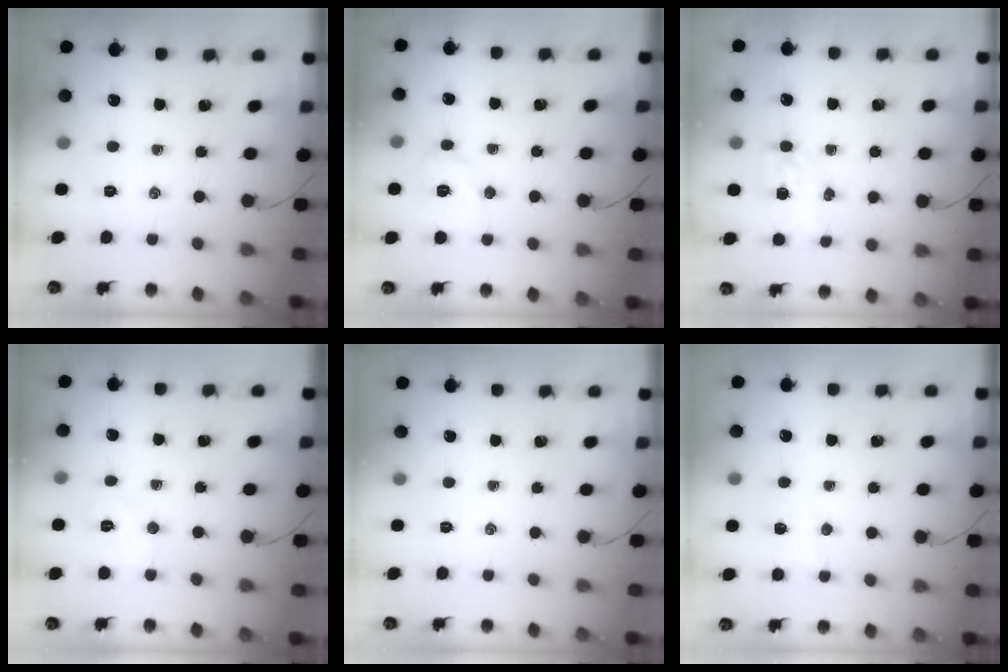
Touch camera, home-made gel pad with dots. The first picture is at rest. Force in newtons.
{"total": 6.9, "press": 6.9, "slide": 0.3}
{"total": 4.0, "press": 3.8, "slide": 1.2}
{"total": 6.0, "press": 5.9, "slide": 1.1}
{"total": 0.0}
{"total": 4.5, "press": 4.4, "slide": 1.0}